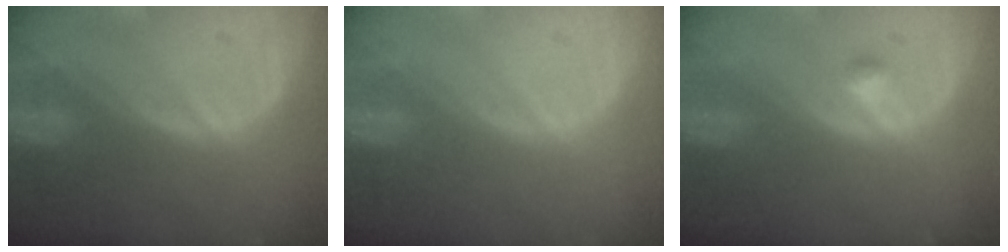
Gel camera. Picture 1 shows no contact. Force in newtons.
{"total": 0.0}
{"total": 1.1, "press": 1.1, "slide": 0.1}